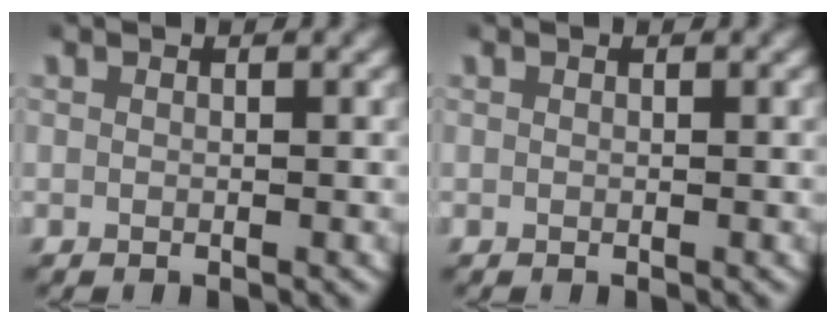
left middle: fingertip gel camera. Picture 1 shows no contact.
{"total": 0.0}